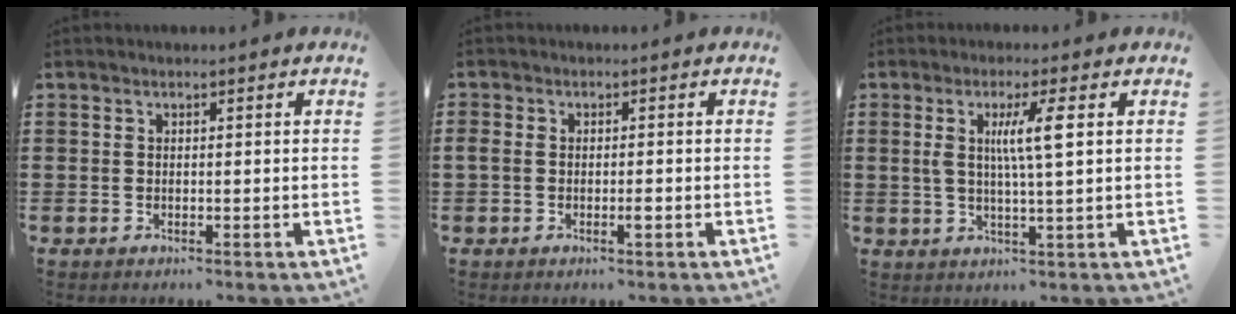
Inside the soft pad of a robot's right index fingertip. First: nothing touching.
{"total": 1.9, "force": [-0.7, 0.9, 1.6], "torque": [-0.038, -0.001, -0.015]}
{"total": 5.9, "force": [1.4, 0.3, 5.8], "torque": [-0.113, -0.001, 0.018]}